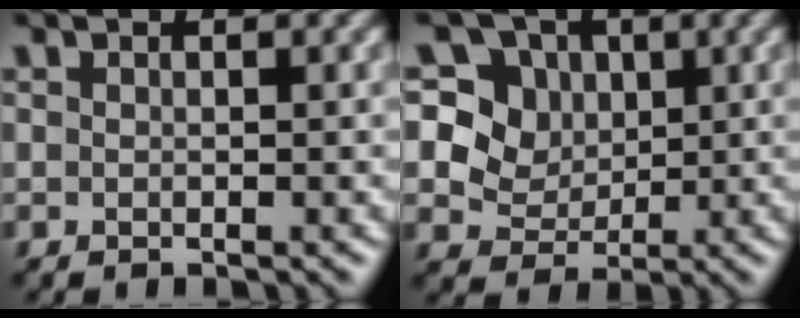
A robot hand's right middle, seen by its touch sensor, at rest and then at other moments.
{"total": 6.4, "force": [2.1, 5.6, 2.4], "torque": [-0.047, 0.001, 0.032]}